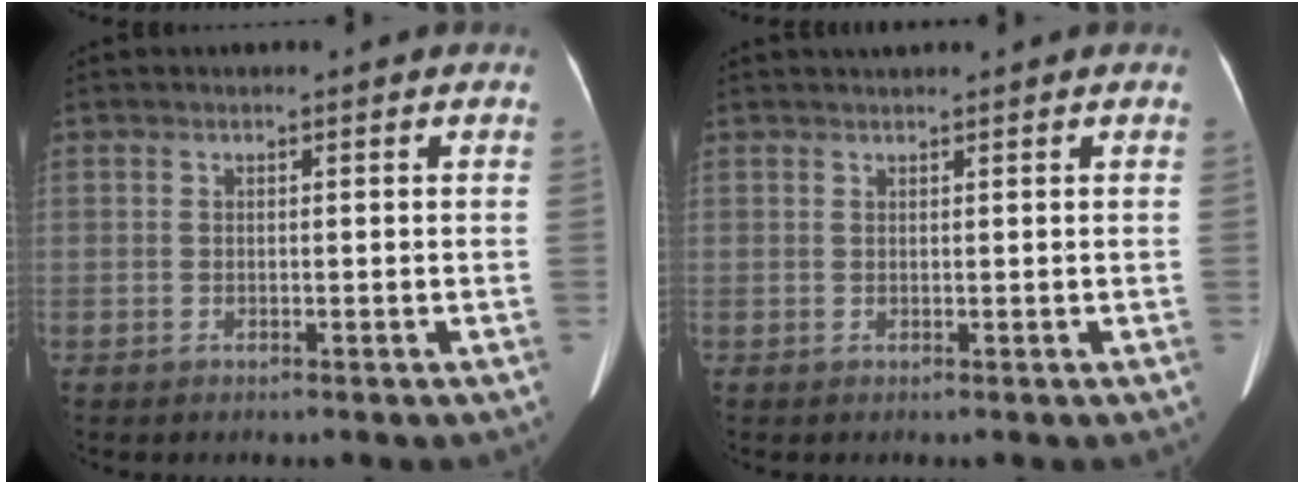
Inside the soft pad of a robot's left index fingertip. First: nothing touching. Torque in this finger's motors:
{"motor_torque": [0.24, -0.18, 0.01, 0.04]}